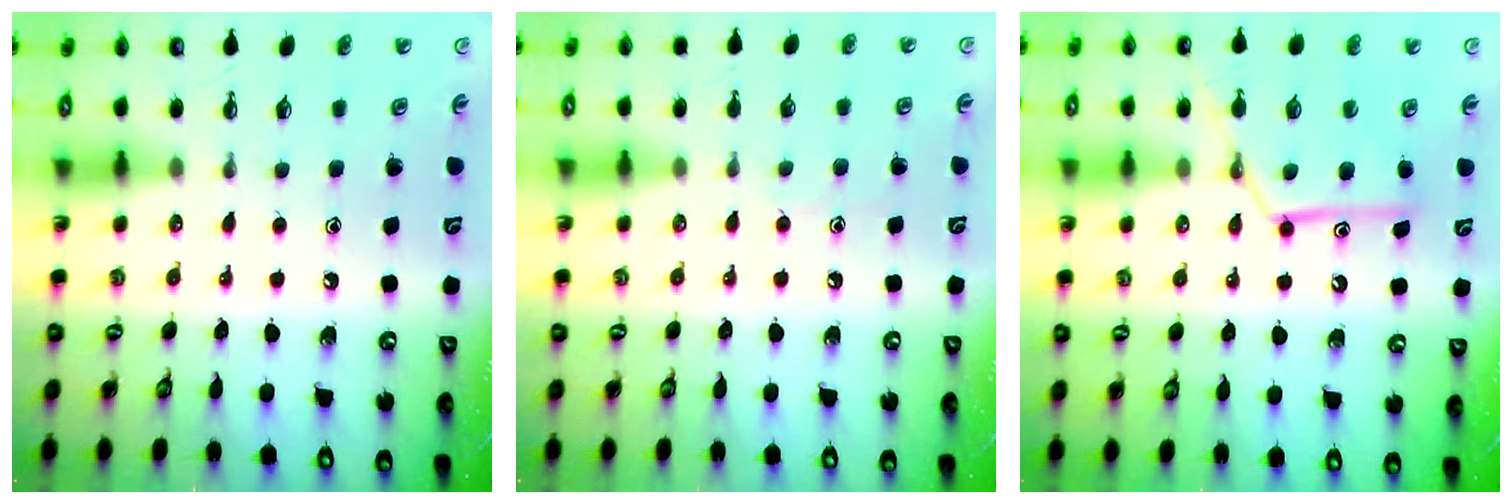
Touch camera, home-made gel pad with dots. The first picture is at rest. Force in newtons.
{"total": 5.8, "press": 5.8, "slide": 0.7}
{"total": 14.2, "press": 14.2, "slide": 1.1}